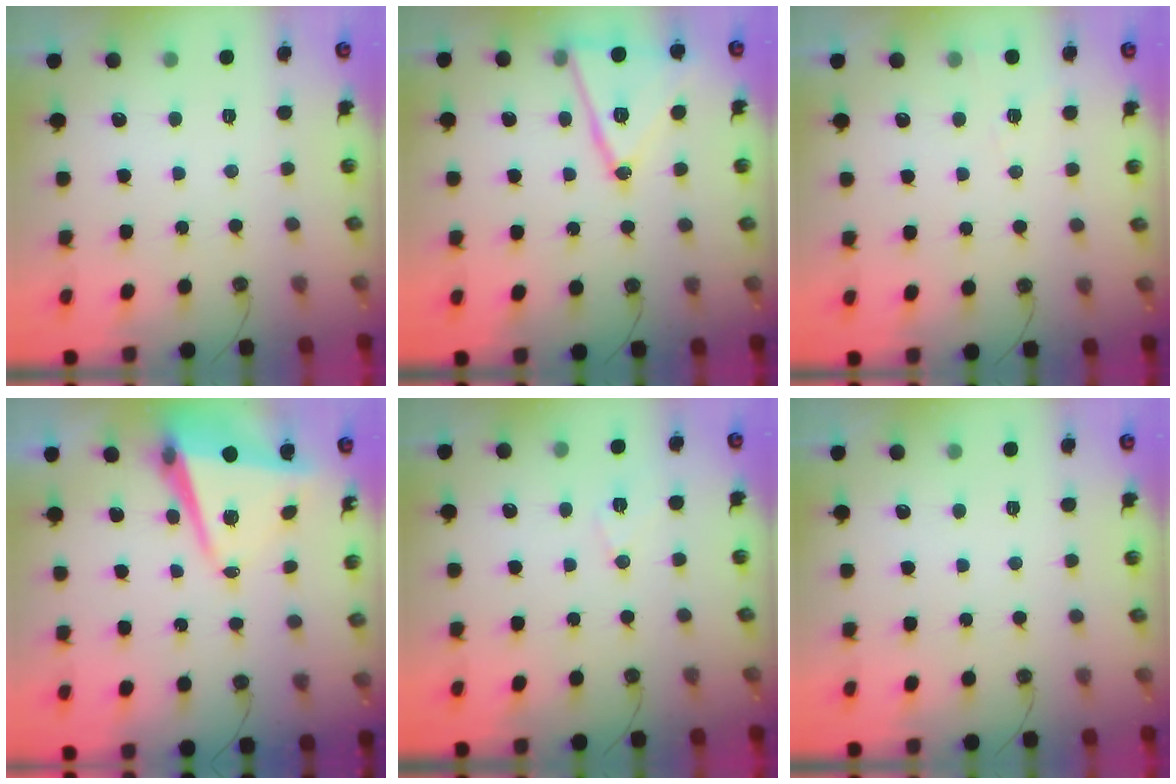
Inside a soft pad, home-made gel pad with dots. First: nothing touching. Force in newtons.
{"total": 15.4, "press": 15.0, "slide": 3.4}
{"total": 4.3, "press": 4.2, "slide": 1.0}
{"total": 8.8, "press": 8.6, "slide": 1.5}
{"total": 7.2, "press": 5.6, "slide": 4.6}
{"total": 0.0}